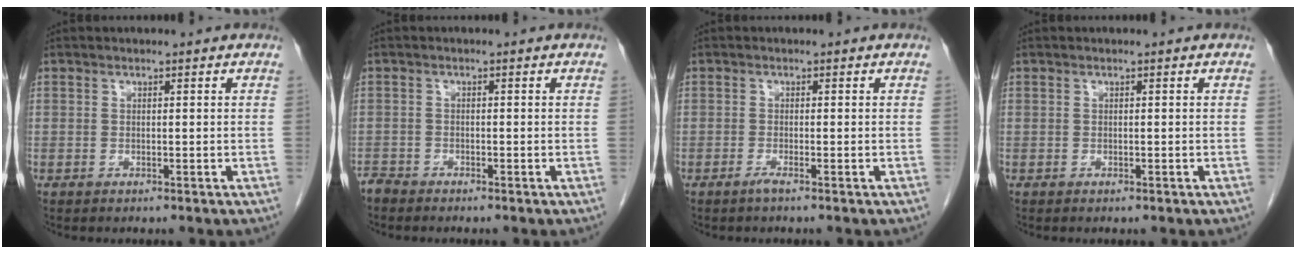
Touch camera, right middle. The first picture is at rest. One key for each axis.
{"total": 1.2, "fx": -1.2, "fy": 0.2, "fz": -0.1, "tx": 0.001, "ty": -0.003, "tz": -0.024}
{"total": 1.1, "fx": -0.8, "fy": -0.2, "fz": 0.7, "tx": -0.014, "ty": -0.001, "tz": -0.016}
{"total": 0.0}